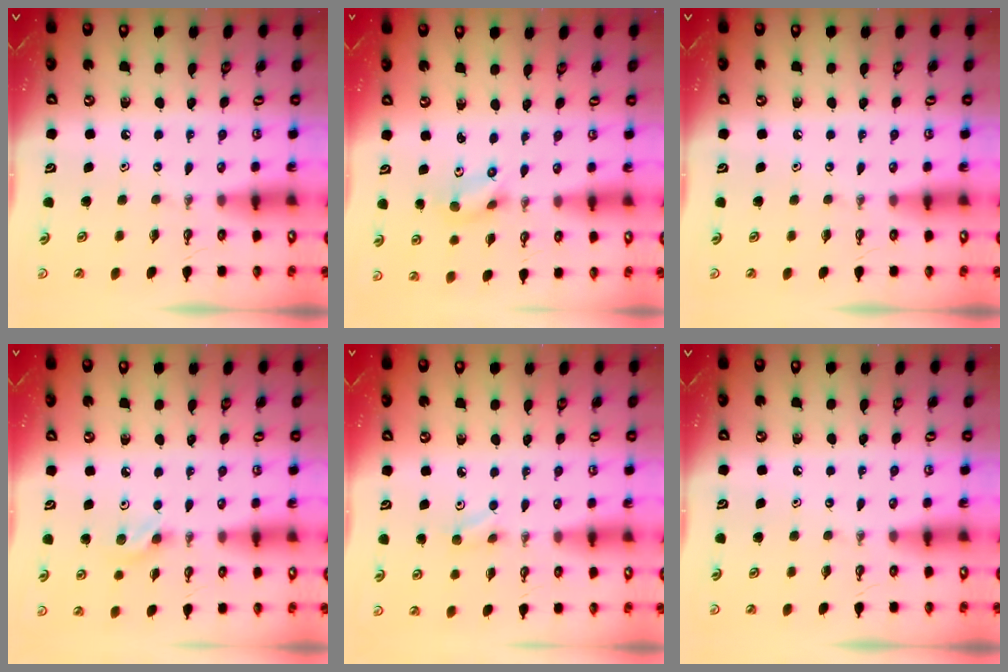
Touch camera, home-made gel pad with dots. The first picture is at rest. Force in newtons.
{"total": 2.9, "press": 1.1, "slide": 2.7}
{"total": 0.0}
{"total": 7.0, "press": 6.4, "slide": 2.7}
{"total": 4.2, "press": 4.1, "slide": 0.8}
{"total": 0.0}